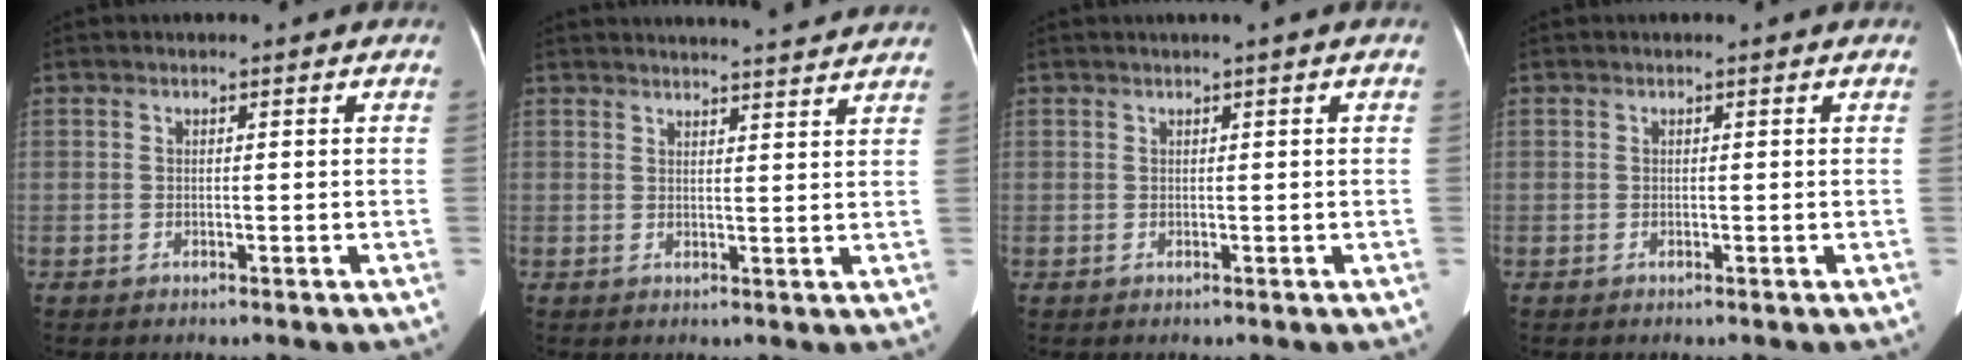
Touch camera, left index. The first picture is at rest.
{"total": 11.4, "force": [10.8, 0.1, 3.4], "torque": [-0.047, 0.009, 0.124]}
{"total": 0.8, "force": [0.3, -0.2, 0.7], "torque": [-0.015, 0.000, 0.011]}
{"total": 0.0}